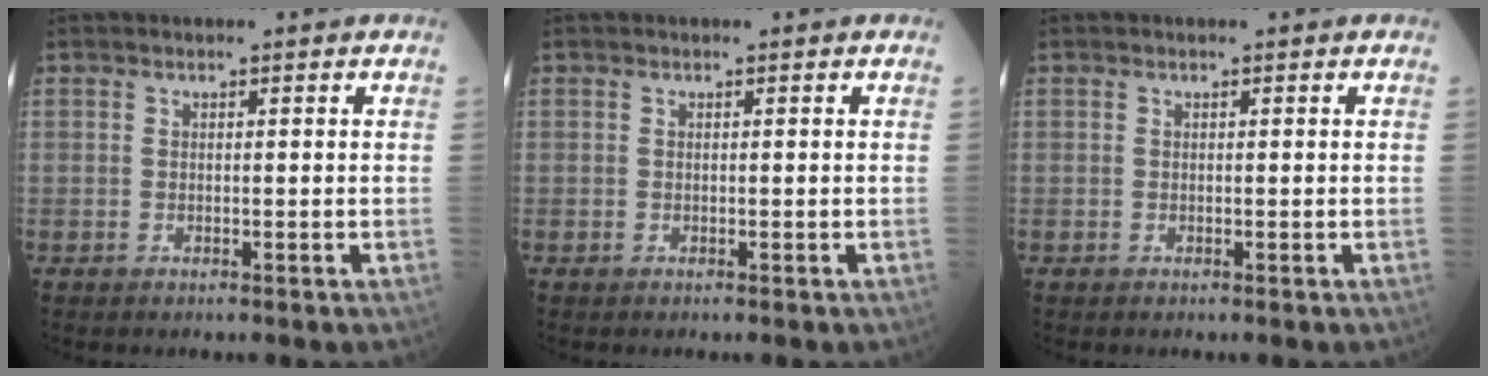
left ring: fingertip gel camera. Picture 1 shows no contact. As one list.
[{"total": 0.0}, {"total": 0.0}]